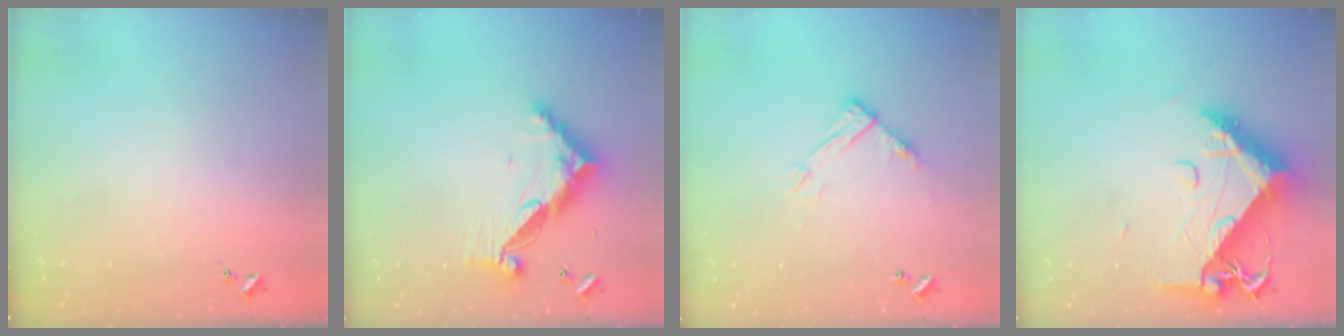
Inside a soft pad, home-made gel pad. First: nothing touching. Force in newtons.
{"total": 13.7, "press": 13.6, "slide": 1.0}
{"total": 11.1, "press": 11.0, "slide": 0.5}
{"total": 15.2, "press": 15.1, "slide": 1.3}